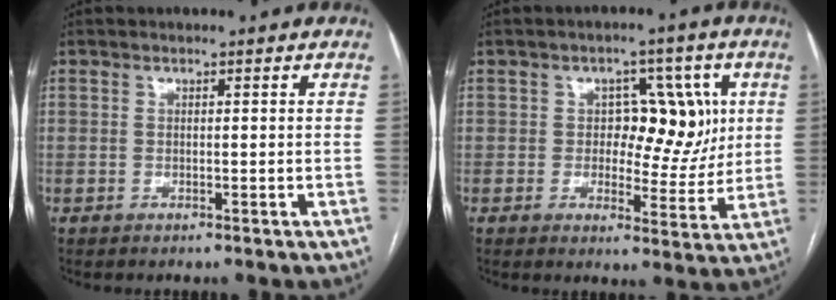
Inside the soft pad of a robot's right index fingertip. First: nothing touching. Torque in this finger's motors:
{"motor_torque": [0.21, 0.22, 0.11, 0.02]}